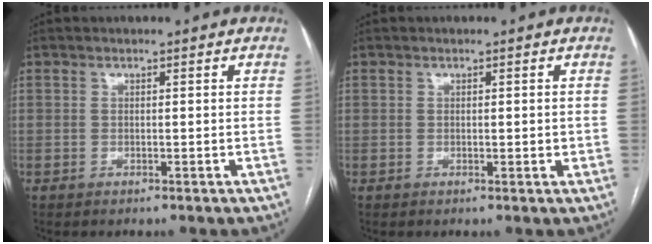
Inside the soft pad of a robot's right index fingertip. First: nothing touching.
{"total": 1.4, "force": [0.1, 0.7, 1.2], "torque": [-0.017, -0.001, 0.004]}